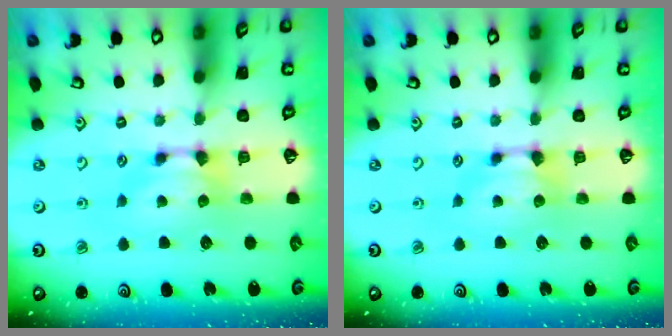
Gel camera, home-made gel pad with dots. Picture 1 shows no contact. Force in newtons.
{"total": 0.0}